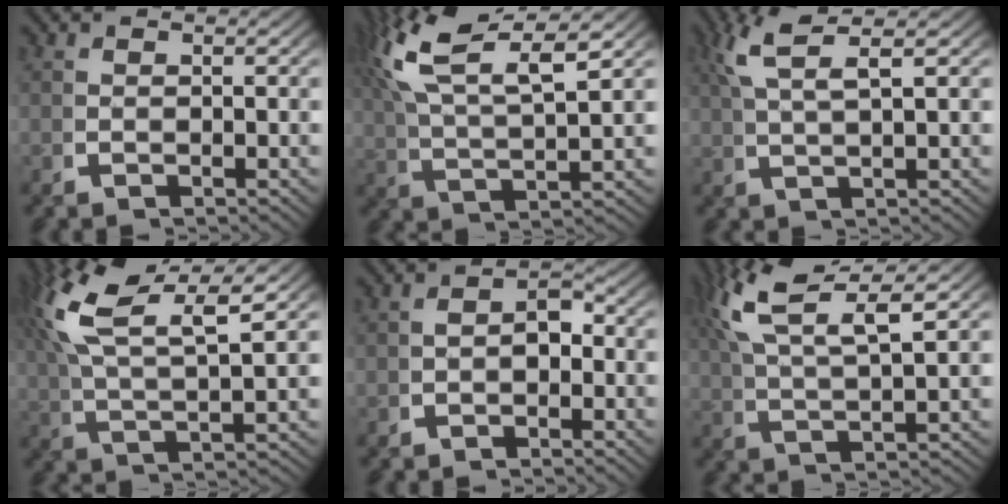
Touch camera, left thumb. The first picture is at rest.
{"total": 10.1, "force": [4.6, 5.2, 7.3], "torque": [-0.148, 0.005, 0.073]}
{"total": 5.2, "force": [3.5, 1.2, 3.6], "torque": [-0.071, 0.013, 0.059]}
{"total": 10.0, "force": [4.3, 4.9, 7.6], "torque": [-0.149, 0.008, 0.066]}
{"total": 2.6, "force": [-0.6, 1.7, 1.9], "torque": [-0.028, -0.003, -0.011]}
{"total": 9.0, "force": [4.6, 4.3, 6.5], "torque": [-0.129, 0.001, 0.076]}